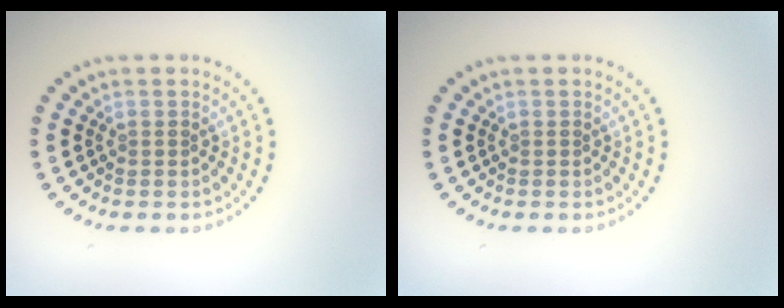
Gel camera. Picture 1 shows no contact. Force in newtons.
{"total": 0.0}